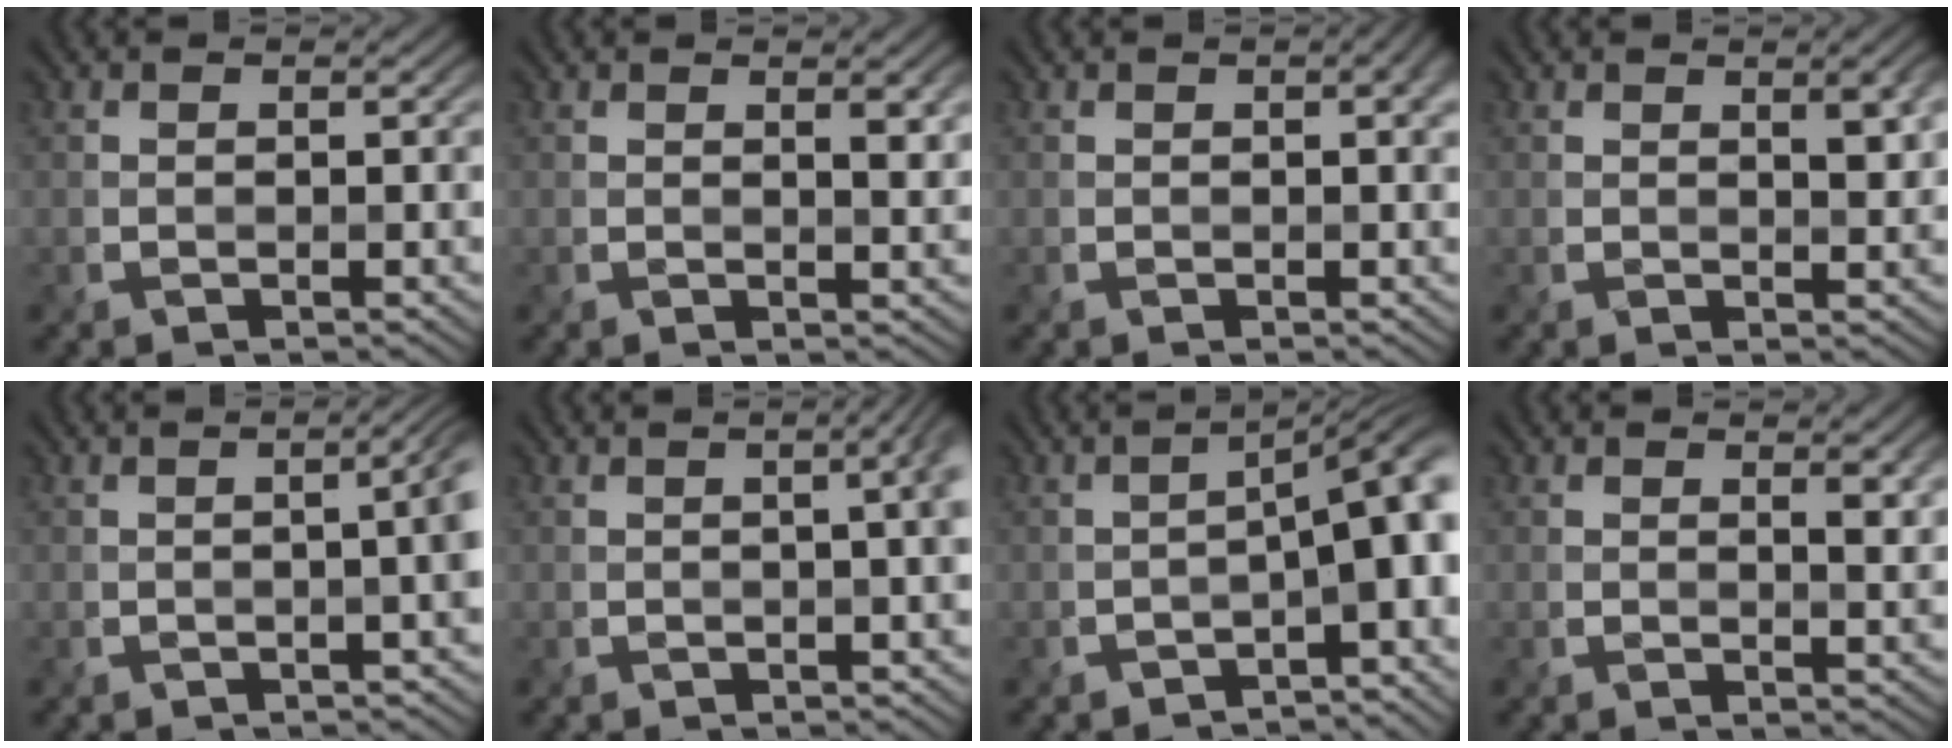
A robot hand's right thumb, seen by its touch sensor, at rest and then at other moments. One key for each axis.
{"total": 2.1, "fx": 1.0, "fy": 0.6, "fz": 1.8, "tx": -0.026, "ty": 0.000, "tz": 0.017}
{"total": 2.2, "fx": 0.6, "fy": 0.7, "fz": 2.0, "tx": -0.027, "ty": 0.004, "tz": 0.007}
{"total": 3.1, "fx": 1.2, "fy": 1.0, "fz": 2.7, "tx": -0.040, "ty": 0.003, "tz": 0.021}
{"total": 4.3, "fx": -0.1, "fy": 1.4, "fz": 4.1, "tx": -0.029, "ty": 0.012, "tz": -0.001}
{"total": 4.1, "fx": 0.4, "fy": 1.2, "fz": 3.9, "tx": -0.031, "ty": 0.017, "tz": 0.002}
{"total": 7.9, "fx": -3.2, "fy": 2.3, "fz": 6.9, "tx": -0.084, "ty": -0.002, "tz": -0.047}
{"total": 2.6, "fx": 1.3, "fy": 0.8, "fz": 2.1, "tx": -0.032, "ty": -0.001, "tz": 0.022}